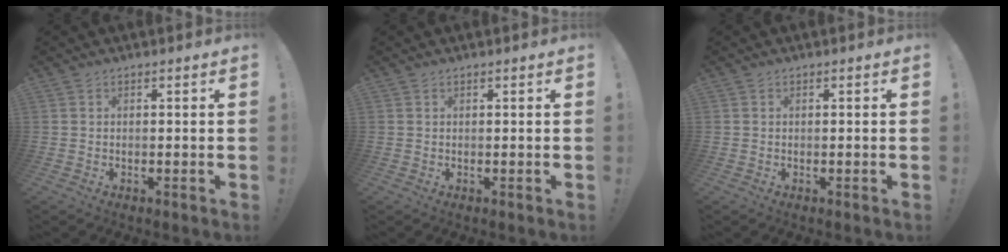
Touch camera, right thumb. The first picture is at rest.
{"total": 0.0}
{"total": 0.0}